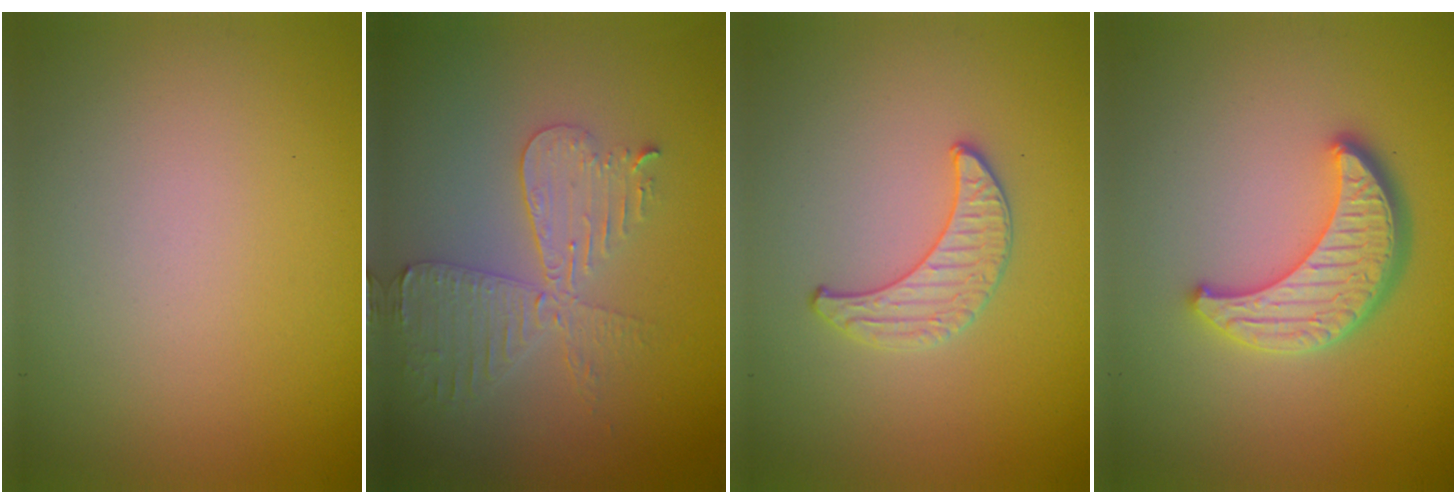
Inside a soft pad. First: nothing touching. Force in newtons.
{"total": 4.4, "press": 3.8, "slide": 2.1}
{"total": 1.5, "press": 1.5, "slide": 0.1}
{"total": 4.6, "press": 3.8, "slide": 2.6}